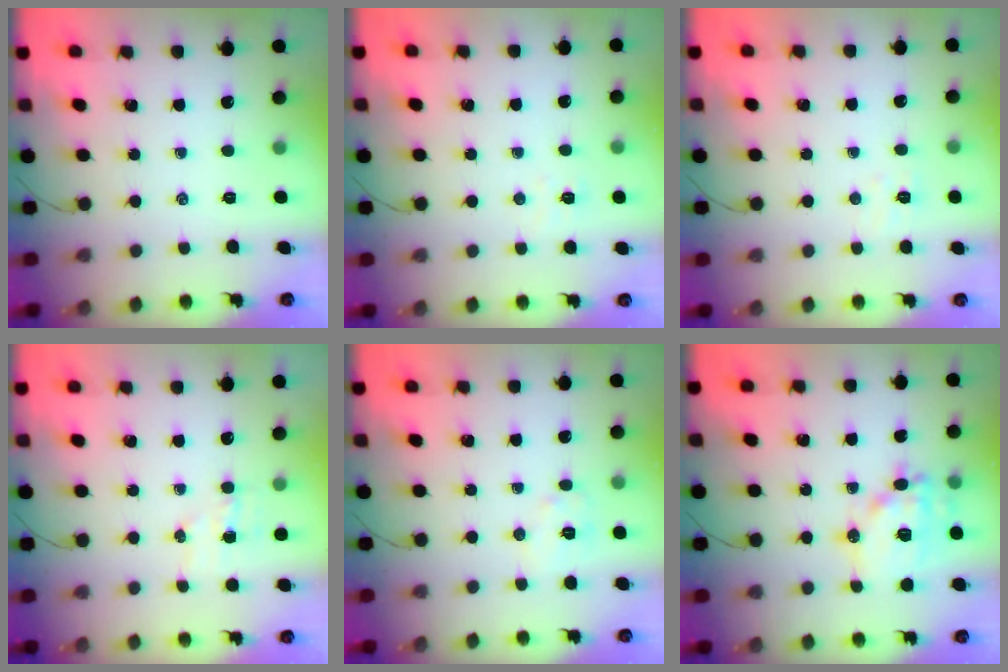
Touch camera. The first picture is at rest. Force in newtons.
{"total": 3.0, "press": 2.9, "slide": 0.9}
{"total": 3.8, "press": 3.6, "slide": 1.0}
{"total": 4.9, "press": 4.9, "slide": 0.8}
{"total": 5.8, "press": 5.8, "slide": 0.6}
{"total": 15.0, "press": 14.7, "slide": 2.7}